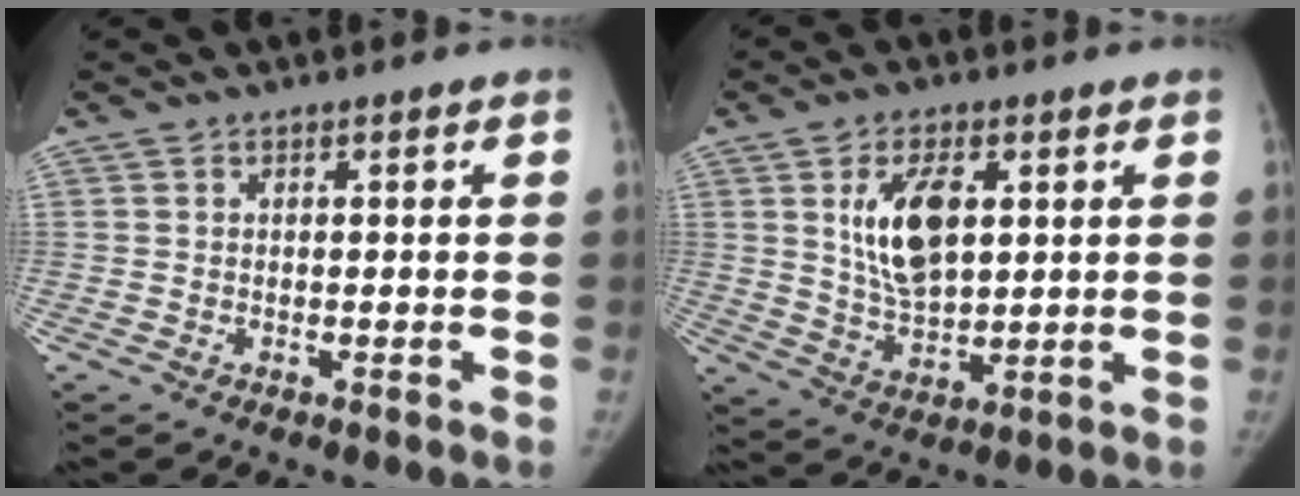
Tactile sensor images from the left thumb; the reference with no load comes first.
{"total": 11.4, "force": [3.2, 5.9, 9.2], "torque": [-0.149, -0.017, 0.063]}